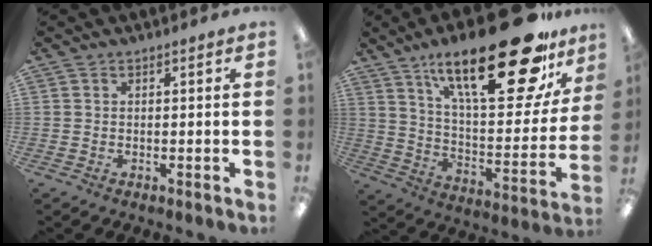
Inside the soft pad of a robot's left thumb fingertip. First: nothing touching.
{"total": 29.7, "force": [18.8, 9.4, 21.0], "torque": [-0.315, -0.117, 0.302]}